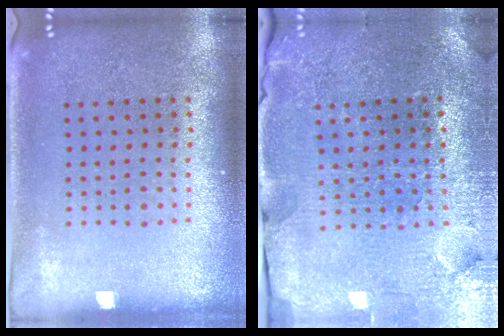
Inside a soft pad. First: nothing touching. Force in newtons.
{"total": 3.8, "press": 3.7, "slide": 0.8}